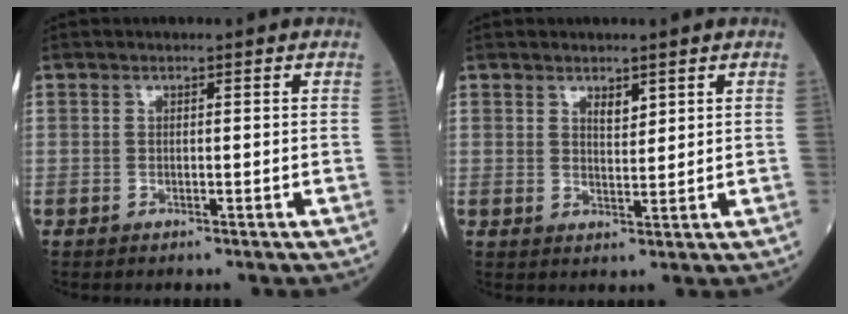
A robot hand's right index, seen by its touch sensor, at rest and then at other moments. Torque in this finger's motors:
{"motor_torque": [0.00, 0.01, 0.00, 0.00]}